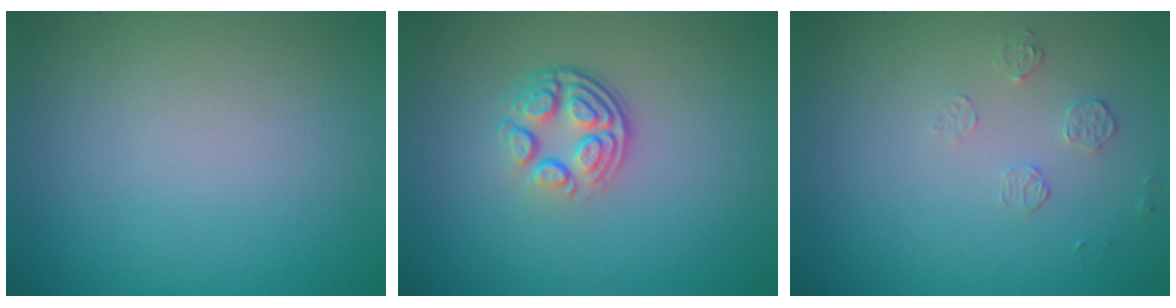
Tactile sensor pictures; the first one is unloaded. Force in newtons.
{"total": 4.0, "press": 2.8, "slide": 2.9}
{"total": 1.3, "press": 0.6, "slide": 1.1}